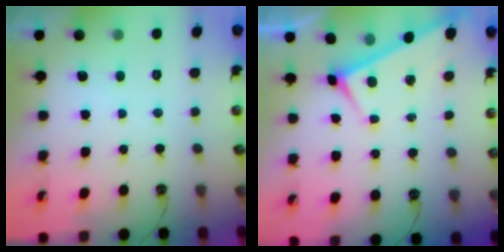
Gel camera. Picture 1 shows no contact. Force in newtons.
{"total": 4.5, "press": 4.5, "slide": 0.2}